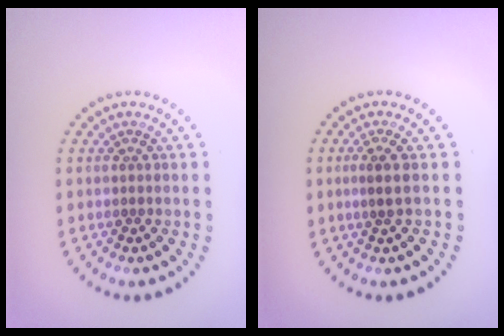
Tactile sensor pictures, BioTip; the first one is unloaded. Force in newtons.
{"total": 1.3, "press": 0.9, "slide": 0.9}